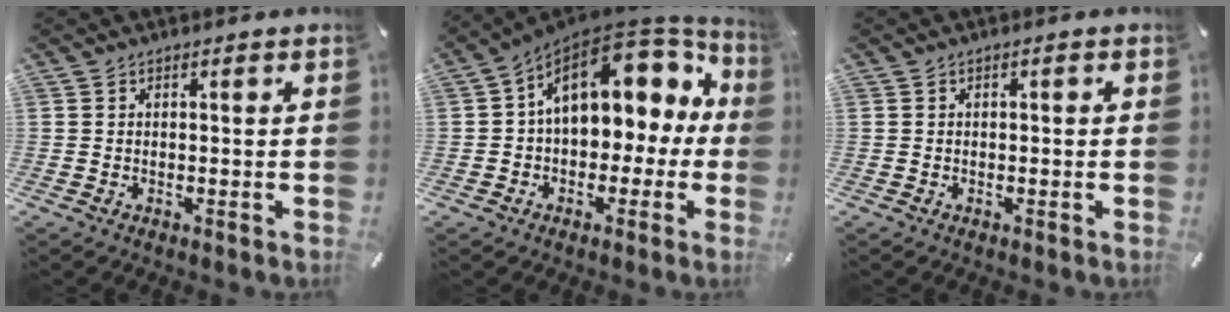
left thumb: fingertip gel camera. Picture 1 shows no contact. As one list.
[{"total": 15.7, "force": [5.5, 10.1, 10.7], "torque": [-0.158, -0.026, 0.098]}, {"total": 0.5, "force": [-0.2, 0.4, 0.3], "torque": [-0.006, 0.000, -0.005]}]